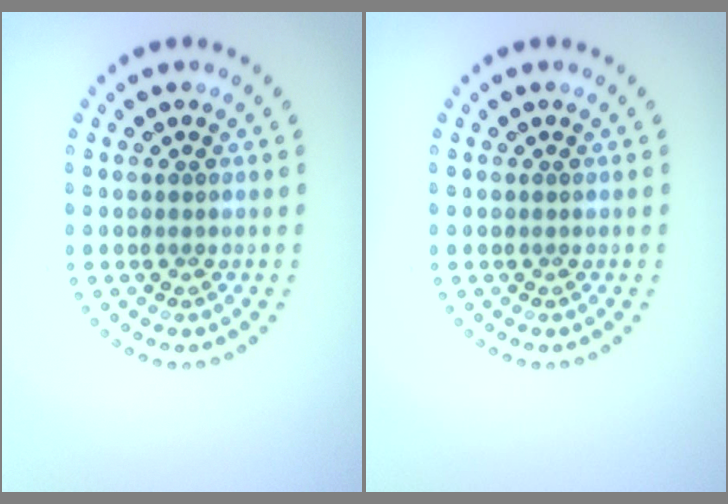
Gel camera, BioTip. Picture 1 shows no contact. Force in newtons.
{"total": 0.0}